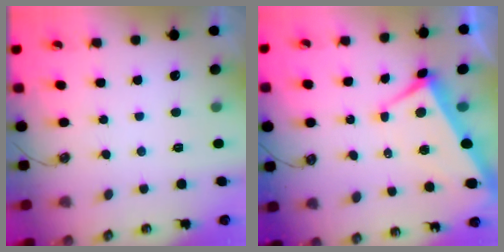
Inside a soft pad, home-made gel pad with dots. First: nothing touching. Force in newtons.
{"total": 1.4, "press": 0.9, "slide": 1.0}